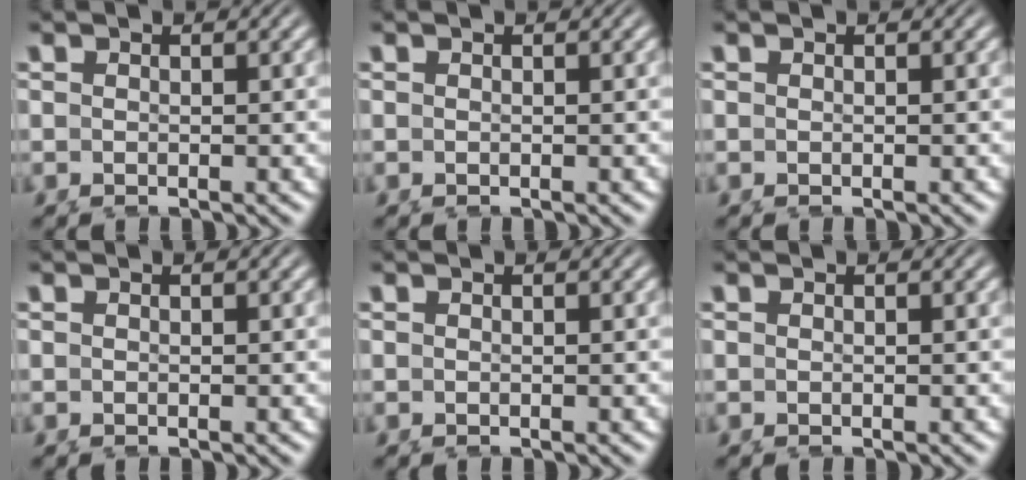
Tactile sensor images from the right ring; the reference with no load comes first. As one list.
[{"total": 0.0}, {"total": 0.0}, {"total": 0.0}, {"total": 0.0}, {"total": 0.0}]